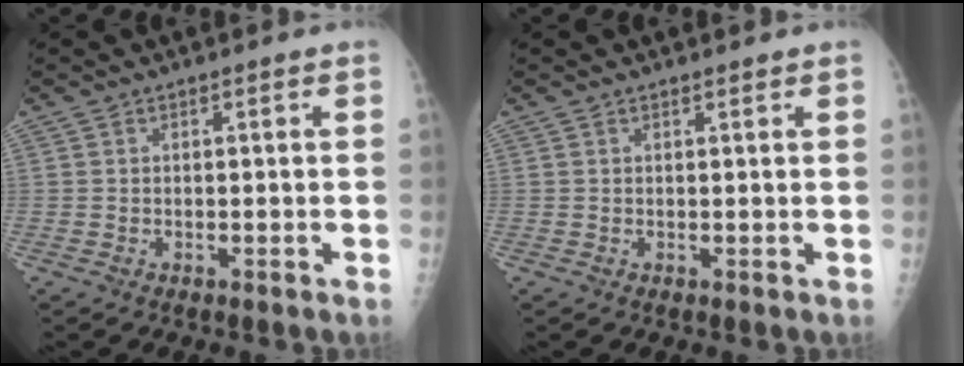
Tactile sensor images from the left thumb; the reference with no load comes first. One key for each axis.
{"total": 0.6, "fx": 0.5, "fy": 0.1, "fz": 0.2, "tx": -0.005, "ty": -0.004, "tz": 0.008}